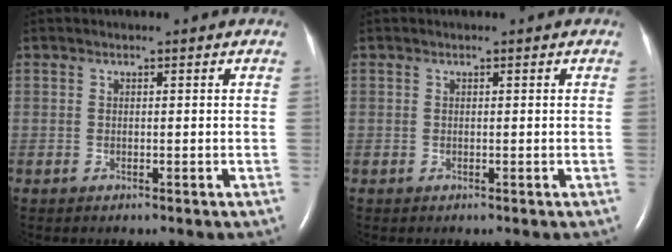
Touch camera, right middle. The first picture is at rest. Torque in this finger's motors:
{"motor_torque": [0.17, -0.09, 0.05, -0.02]}